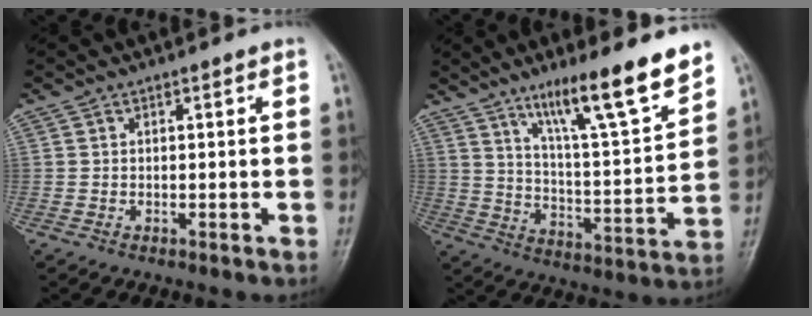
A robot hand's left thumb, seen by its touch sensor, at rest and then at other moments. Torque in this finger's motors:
{"motor_torque": [1.01, 0.85, 1.40, -1.37, 0.13]}